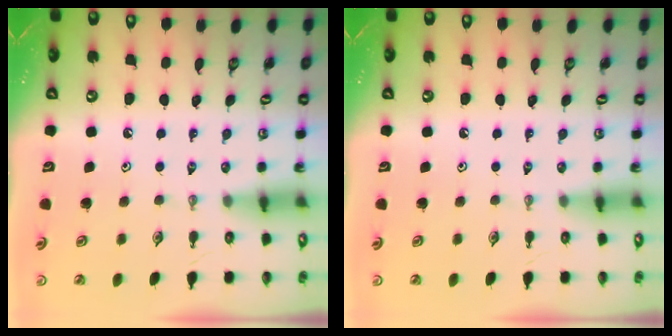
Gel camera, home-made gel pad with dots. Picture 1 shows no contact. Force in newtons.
{"total": 0.0}